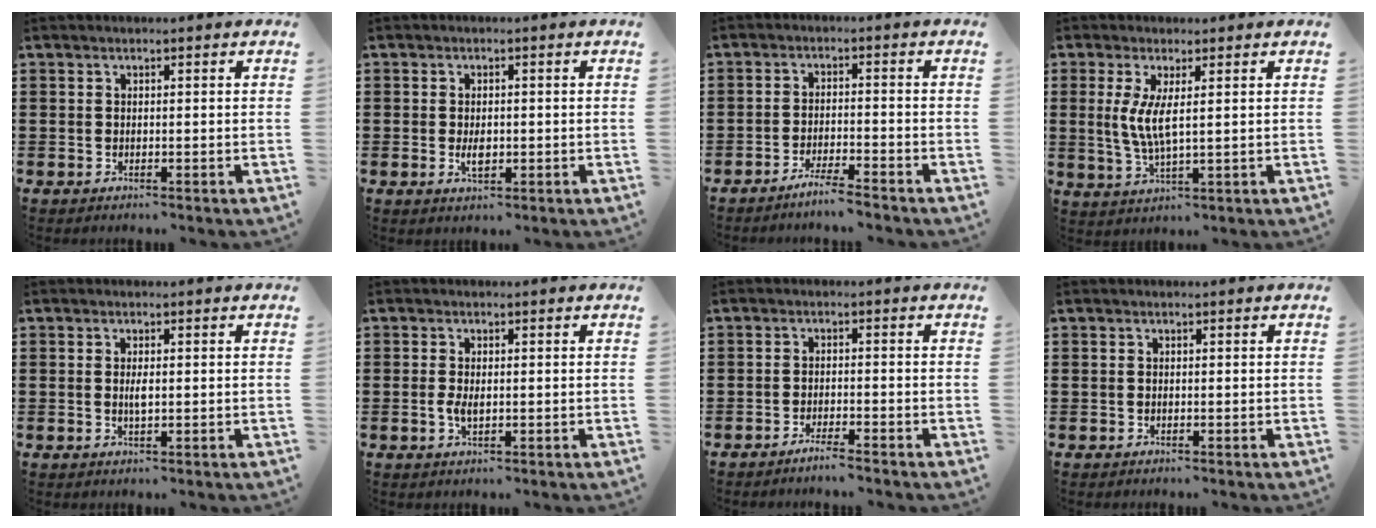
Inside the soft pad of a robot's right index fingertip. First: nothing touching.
{"total": 2.4, "force": [-0.3, 1.2, 2.1], "torque": [-0.040, 0.001, -0.006]}
{"total": 3.4, "force": [-3.2, -0.4, 1.2], "torque": [-0.027, -0.002, -0.064]}
{"total": 5.0, "force": [0.9, 1.0, 4.8], "torque": [-0.103, -0.006, 0.013]}
{"total": 2.0, "force": [0.0, 0.6, 1.9], "torque": [-0.037, 0.001, -0.001]}
{"total": 2.3, "force": [-0.2, 1.1, 2.0], "torque": [-0.046, 0.000, -0.007]}
{"total": 2.1, "force": [-1.8, -0.1, 0.9], "torque": [-0.016, 0.001, -0.034]}
{"total": 0.0}